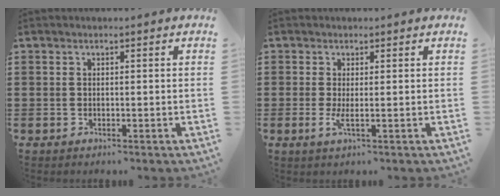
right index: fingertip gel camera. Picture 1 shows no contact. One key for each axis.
{"total": 2.0, "fx": 0.0, "fy": 0.3, "fz": 2.0, "tx": -0.044, "ty": -0.007, "tz": -0.002}